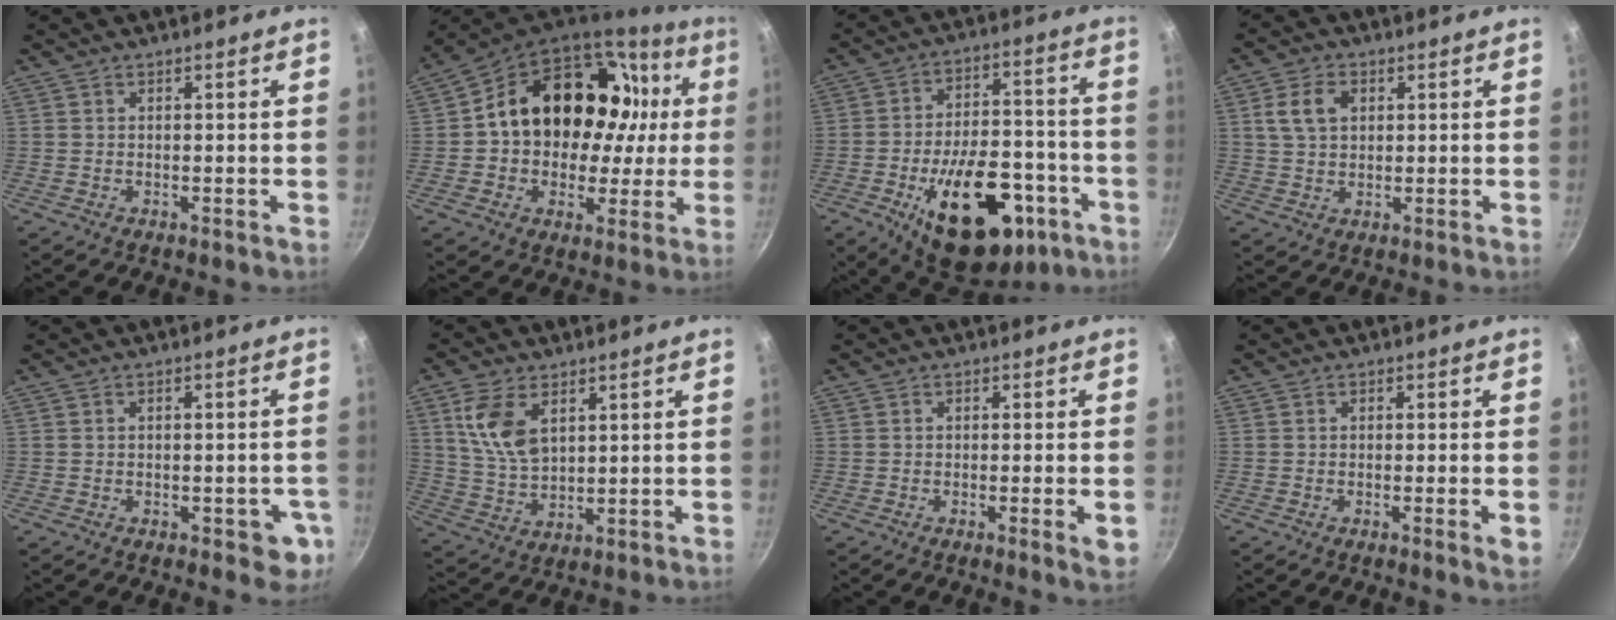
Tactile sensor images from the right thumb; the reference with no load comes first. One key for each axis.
{"total": 24.7, "fx": 4.0, "fy": 18.2, "fz": 16.3, "tx": -0.225, "ty": 0.047, "tz": 0.070}
{"total": 24.8, "fx": -10.3, "fy": 13.4, "fz": 18.2, "tx": -0.235, "ty": 0.051, "tz": -0.134}
{"total": 6.1, "fx": 1.8, "fy": 4.3, "fz": 4.0, "tx": -0.061, "ty": 0.006, "tz": 0.031}
{"total": 5.8, "fx": -2.0, "fy": 3.0, "fz": 4.6, "tx": -0.031, "ty": 0.007, "tz": -0.021}
{"total": 9.8, "fx": 3.9, "fy": 5.6, "fz": 7.0, "tx": -0.130, "ty": -0.022, "tz": 0.083}
{"total": 3.4, "fx": -0.9, "fy": 0.4, "fz": 3.3, "tx": -0.050, "ty": -0.007, "tz": -0.015}
{"total": 2.6, "fx": -0.7, "fy": 0.2, "fz": 2.5, "tx": -0.040, "ty": -0.006, "tz": -0.012}